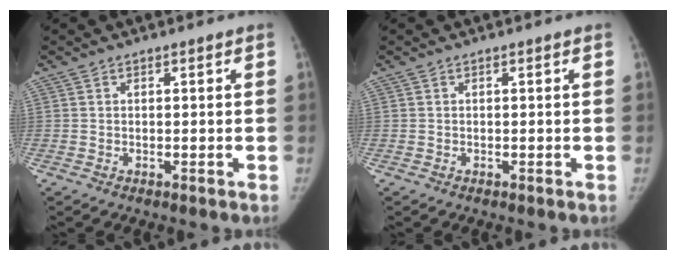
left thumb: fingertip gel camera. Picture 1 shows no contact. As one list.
[{"total": 0.0}]